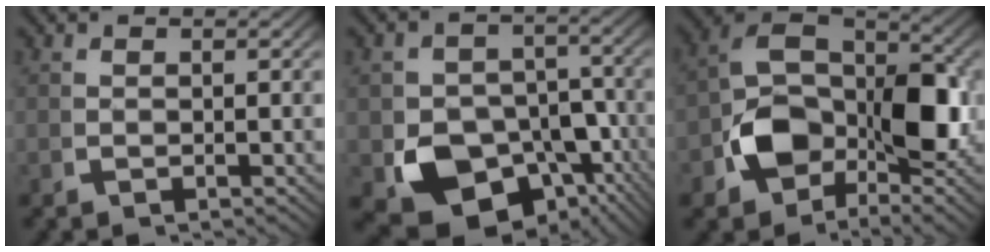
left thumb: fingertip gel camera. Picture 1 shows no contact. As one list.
[{"total": 12.7, "force": [-5.2, 9.3, 6.8], "torque": [-0.145, -0.070, -0.062]}, {"total": 10.7, "force": [-2.0, 7.0, 7.8], "torque": [-0.161, -0.019, -0.035]}]